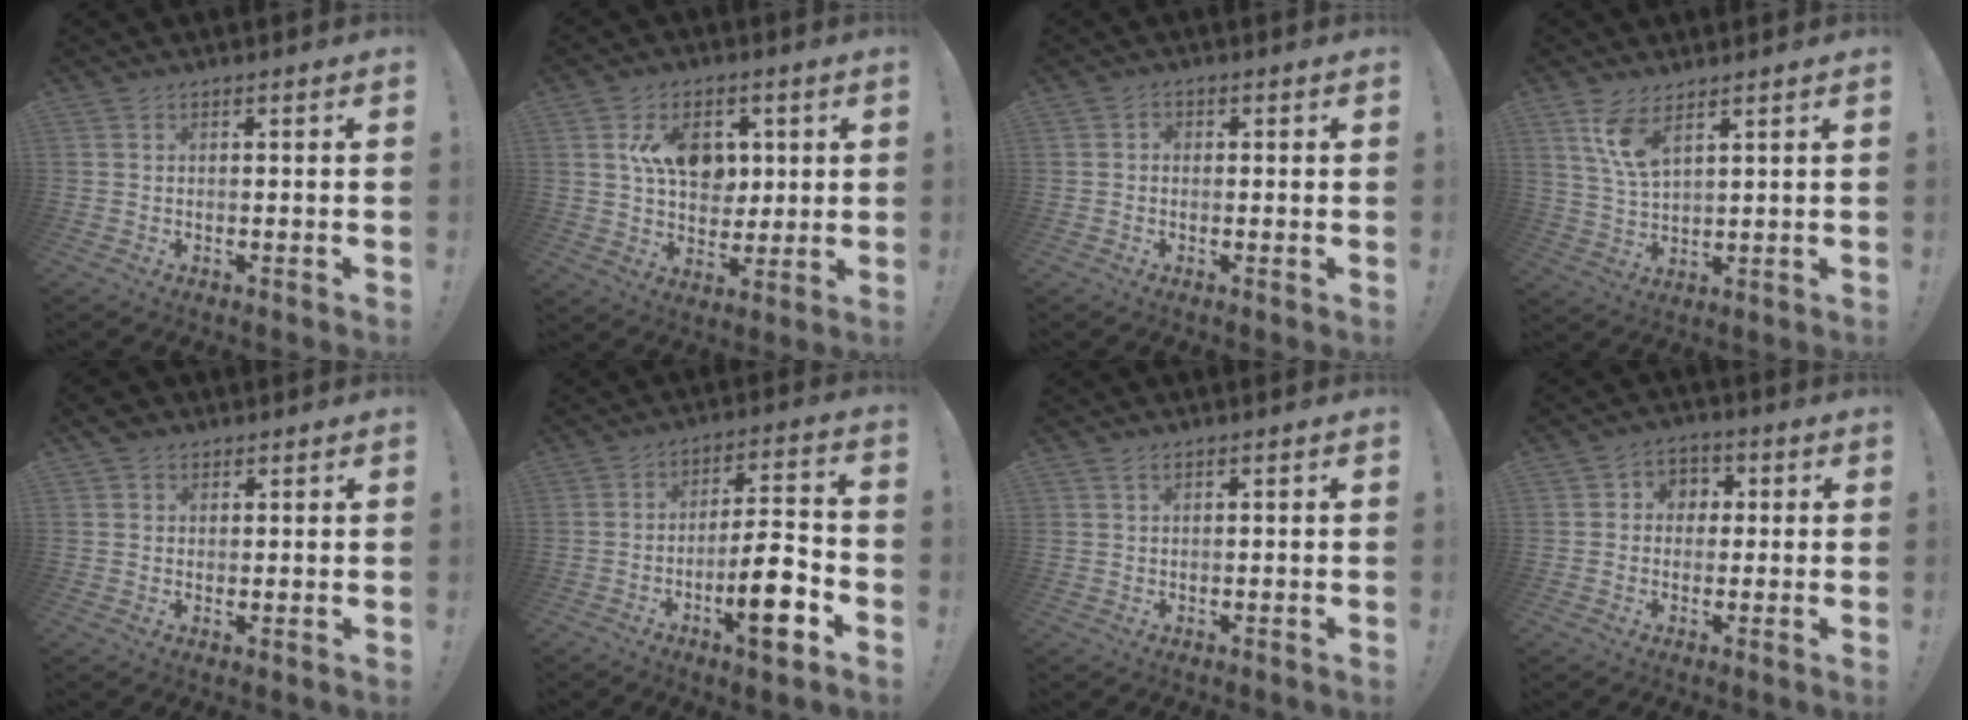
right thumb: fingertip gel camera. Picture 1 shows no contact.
{"total": 12.7, "force": [4.1, 9.6, 7.3], "torque": [-0.108, -0.007, 0.084]}
{"total": 1.8, "force": [-0.4, 1.3, 1.2], "torque": [-0.023, 0.008, -0.008]}
{"total": 8.3, "force": [5.2, 3.1, 5.7], "torque": [-0.111, -0.024, 0.094]}
{"total": 3.5, "force": [2.1, 2.5, 1.2], "torque": [-0.019, -0.006, 0.041]}
{"total": 13.4, "force": [-5.7, 3.3, 11.7], "torque": [-0.167, 0.021, -0.093]}
{"total": 1.2, "force": [0.8, 0.5, 0.7], "torque": [-0.007, -0.003, 0.014]}
{"total": 5.4, "force": [-0.5, 5.2, 1.4], "torque": [-0.008, 0.014, -0.009]}